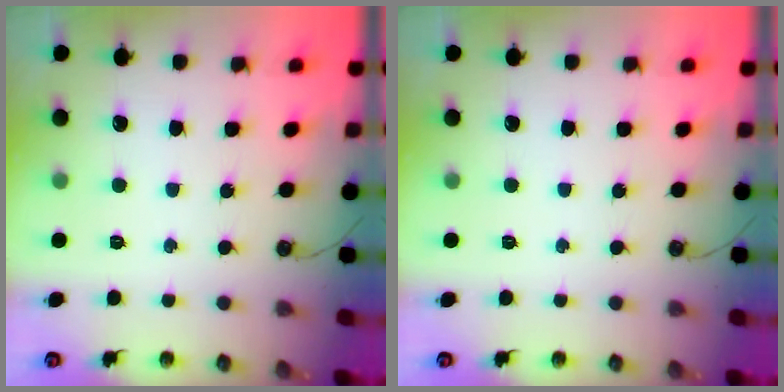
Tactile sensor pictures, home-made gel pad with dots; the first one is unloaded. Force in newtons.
{"total": 0.0}